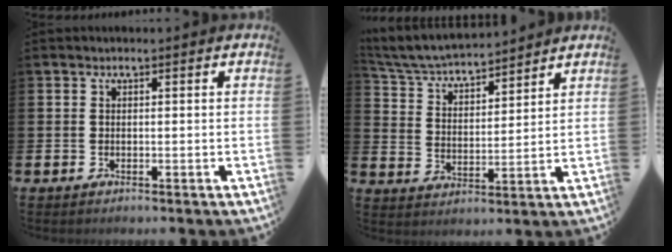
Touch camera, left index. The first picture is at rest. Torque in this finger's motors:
{"motor_torque": [0.46, -0.43, 0.46, 0.15]}